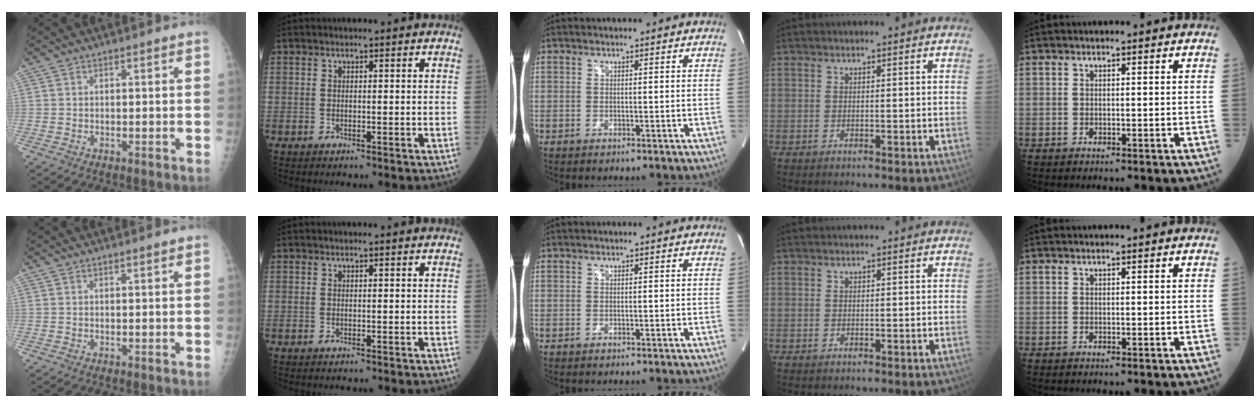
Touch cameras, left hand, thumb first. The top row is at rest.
{"thumb": {"total": 0.8, "force": [0.6, 0.0, 0.5], "torque": [-0.008, 0.000, 0.009]}, "index": {"total": 0.6, "force": [0.5, 0.0, 0.2], "torque": [-0.012, -0.001, 0.002]}}